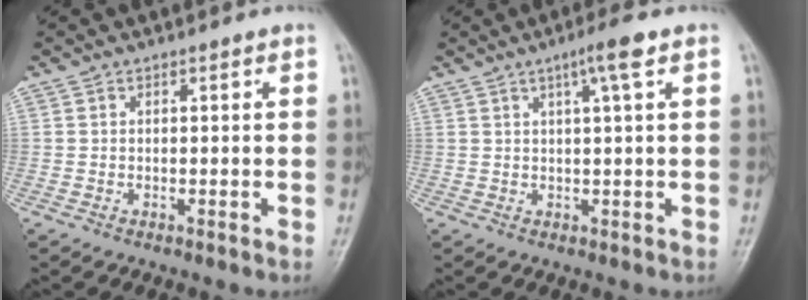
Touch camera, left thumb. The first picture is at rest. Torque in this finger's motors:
{"motor_torque": [-0.04, 0.01, 0.09, -0.19, 0.10]}